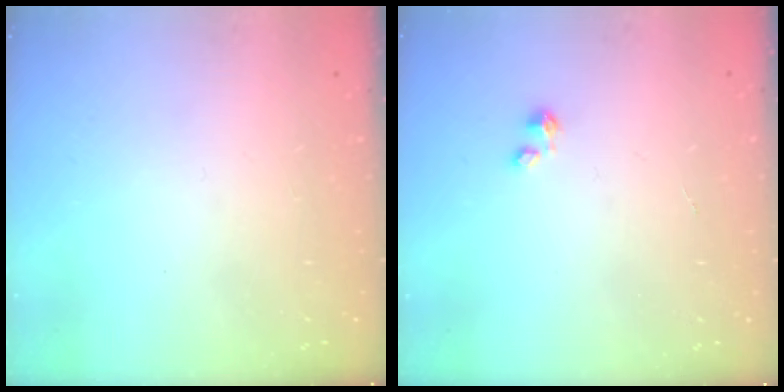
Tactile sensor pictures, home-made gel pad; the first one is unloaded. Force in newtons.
{"total": 0.0}